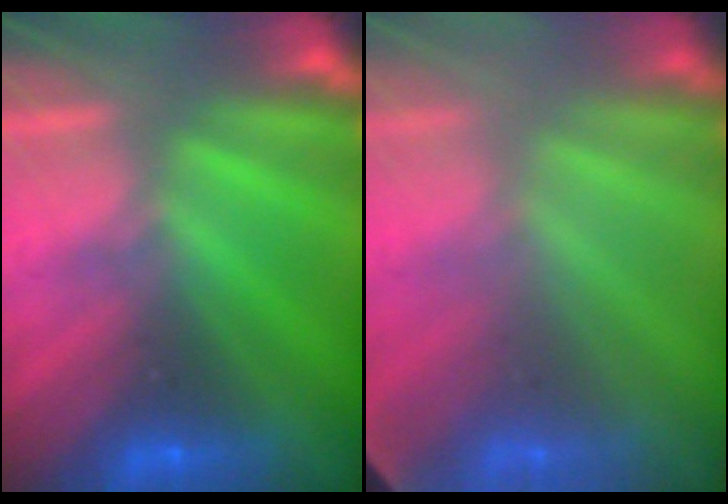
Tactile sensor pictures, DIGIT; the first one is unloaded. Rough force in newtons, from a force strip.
{"total": 1.8}